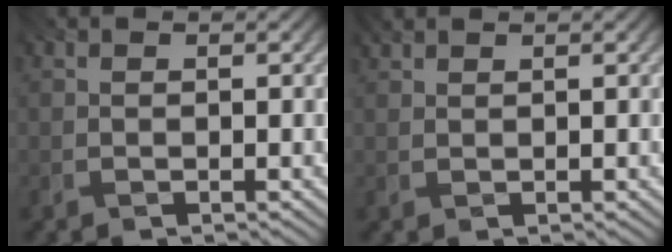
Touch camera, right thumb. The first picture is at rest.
{"total": 1.0, "force": [1.0, 0.1, 0.3], "torque": [-0.008, 0.000, 0.017]}